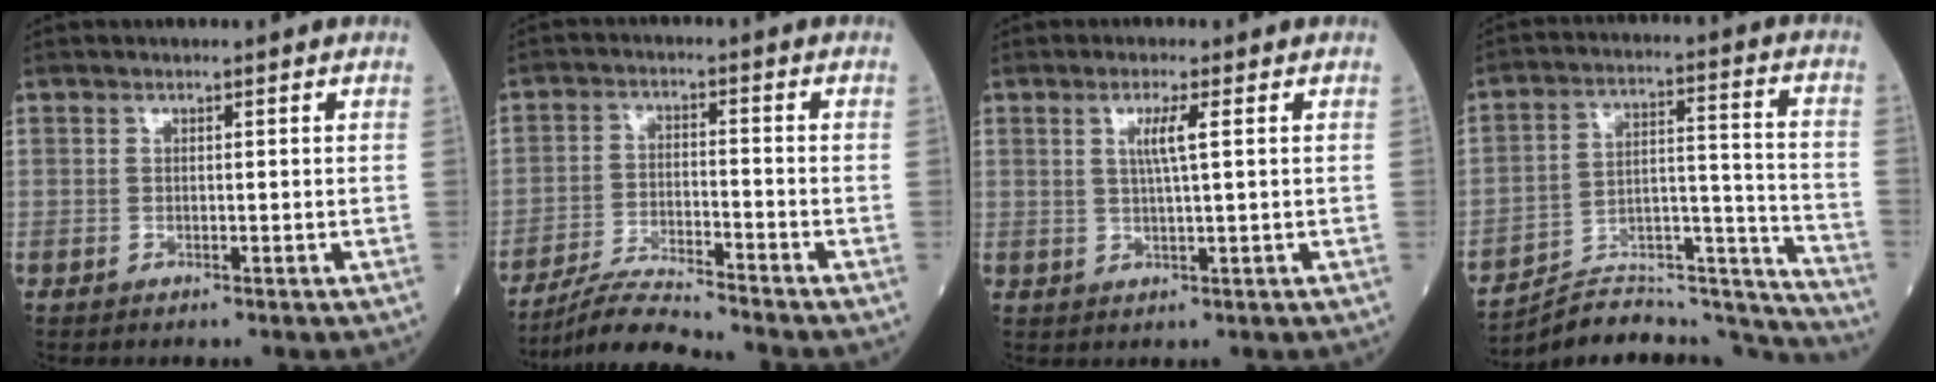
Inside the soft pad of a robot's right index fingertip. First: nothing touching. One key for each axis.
{"total": 7.1, "fx": -6.7, "fy": -1.5, "fz": 1.7, "tx": -0.030, "ty": -0.018, "tz": -0.127}
{"total": 3.5, "fx": 1.1, "fy": -0.3, "fz": 3.3, "tx": -0.061, "ty": -0.001, "tz": 0.020}
{"total": 19.1, "fx": -18.9, "fy": 1.4, "fz": 2.1, "tx": -0.024, "ty": 0.056, "tz": -0.283}